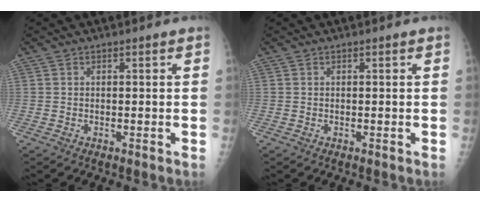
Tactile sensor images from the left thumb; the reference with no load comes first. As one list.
[{"total": 0.0}]